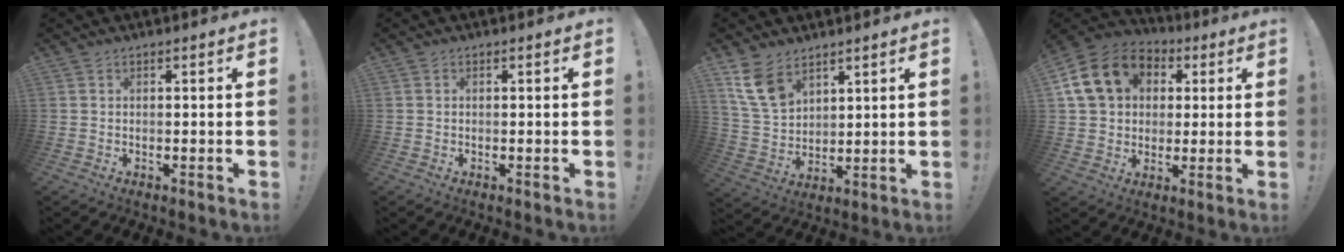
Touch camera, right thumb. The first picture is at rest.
{"total": 0.0}
{"total": 11.3, "force": [7.2, 6.9, 5.3], "torque": [-0.113, -0.033, 0.145]}
{"total": 17.5, "force": [5.5, 13.9, 9.1], "torque": [-0.139, -0.007, 0.113]}